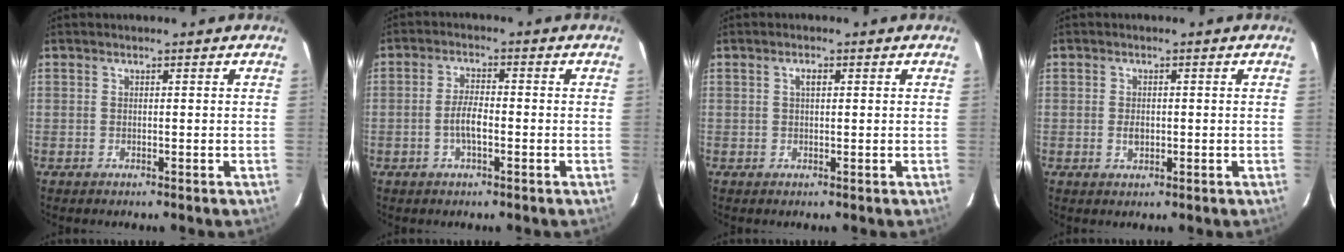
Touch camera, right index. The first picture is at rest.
{"total": 4.2, "force": [-1.3, 1.3, 3.7], "torque": [-0.077, 0.004, -0.024]}
{"total": 1.4, "force": [0.4, 0.7, 1.2], "torque": [-0.022, 0.006, 0.006]}
{"total": 2.1, "force": [-0.3, 1.5, 1.4], "torque": [-0.025, 0.001, -0.005]}